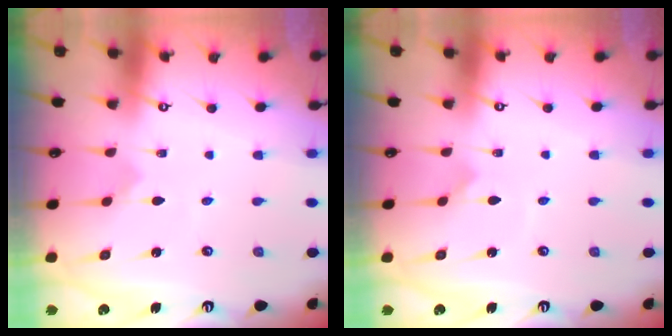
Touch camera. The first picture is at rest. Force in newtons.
{"total": 0.8, "press": 0.8, "slide": 0.0}